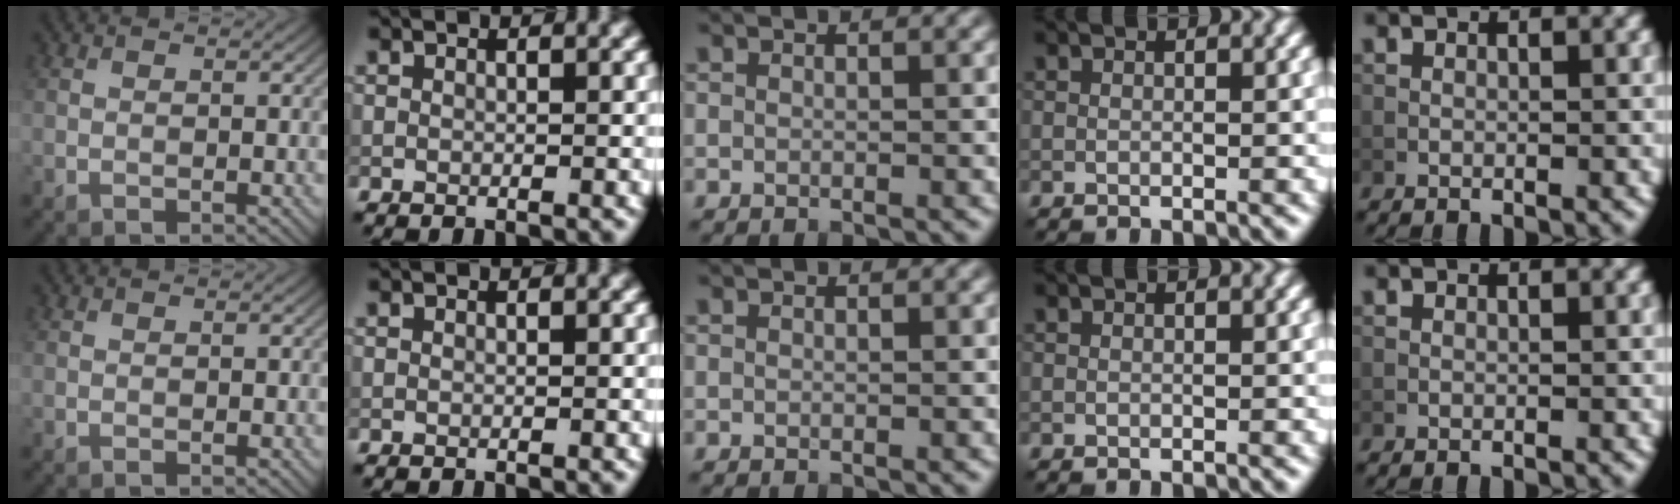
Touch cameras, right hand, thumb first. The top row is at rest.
{}